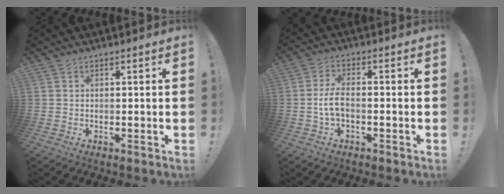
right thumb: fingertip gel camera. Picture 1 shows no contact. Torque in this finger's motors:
{"motor_torque": [0.09, 0.13, 0.40, -0.24, 0.21]}